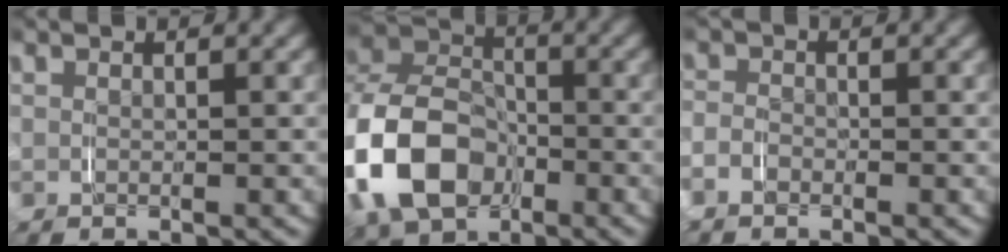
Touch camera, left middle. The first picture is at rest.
{"total": 12.5, "force": [-2.9, 10.2, 6.7], "torque": [-0.172, -0.026, -0.051]}
{"total": 1.7, "force": [-1.3, 1.0, 0.3], "torque": [-0.018, -0.006, -0.028]}